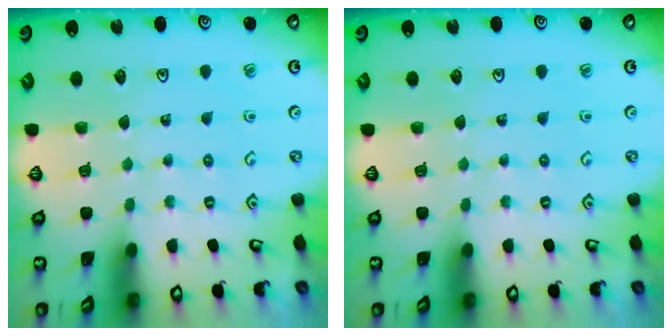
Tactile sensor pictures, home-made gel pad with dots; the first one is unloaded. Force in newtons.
{"total": 0.0}